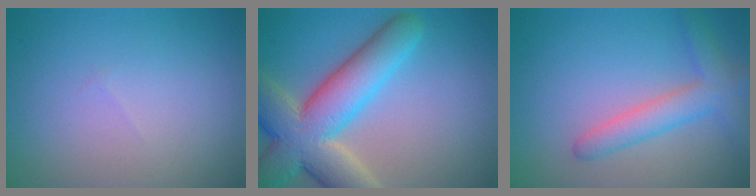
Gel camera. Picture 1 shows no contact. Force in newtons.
{"total": 10.3, "press": 10.3, "slide": 0.7}
{"total": 3.7, "press": 3.7, "slide": 0.2}